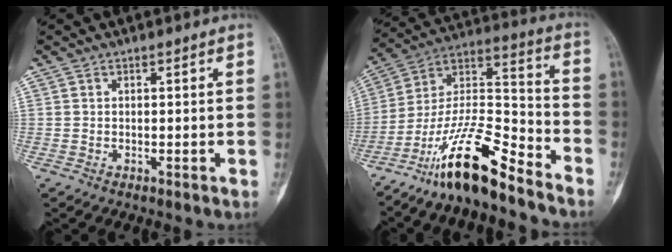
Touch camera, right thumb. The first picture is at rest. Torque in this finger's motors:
{"motor_torque": [0.45, 0.25, 1.47, -1.30, 0.12]}